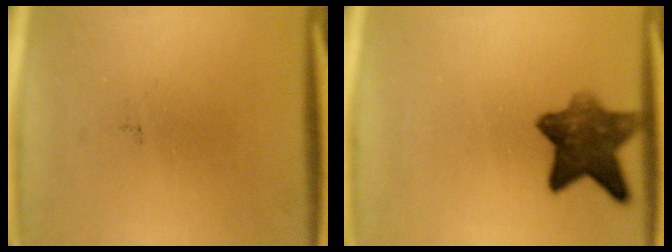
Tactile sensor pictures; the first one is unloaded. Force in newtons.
{"total": 8.5}